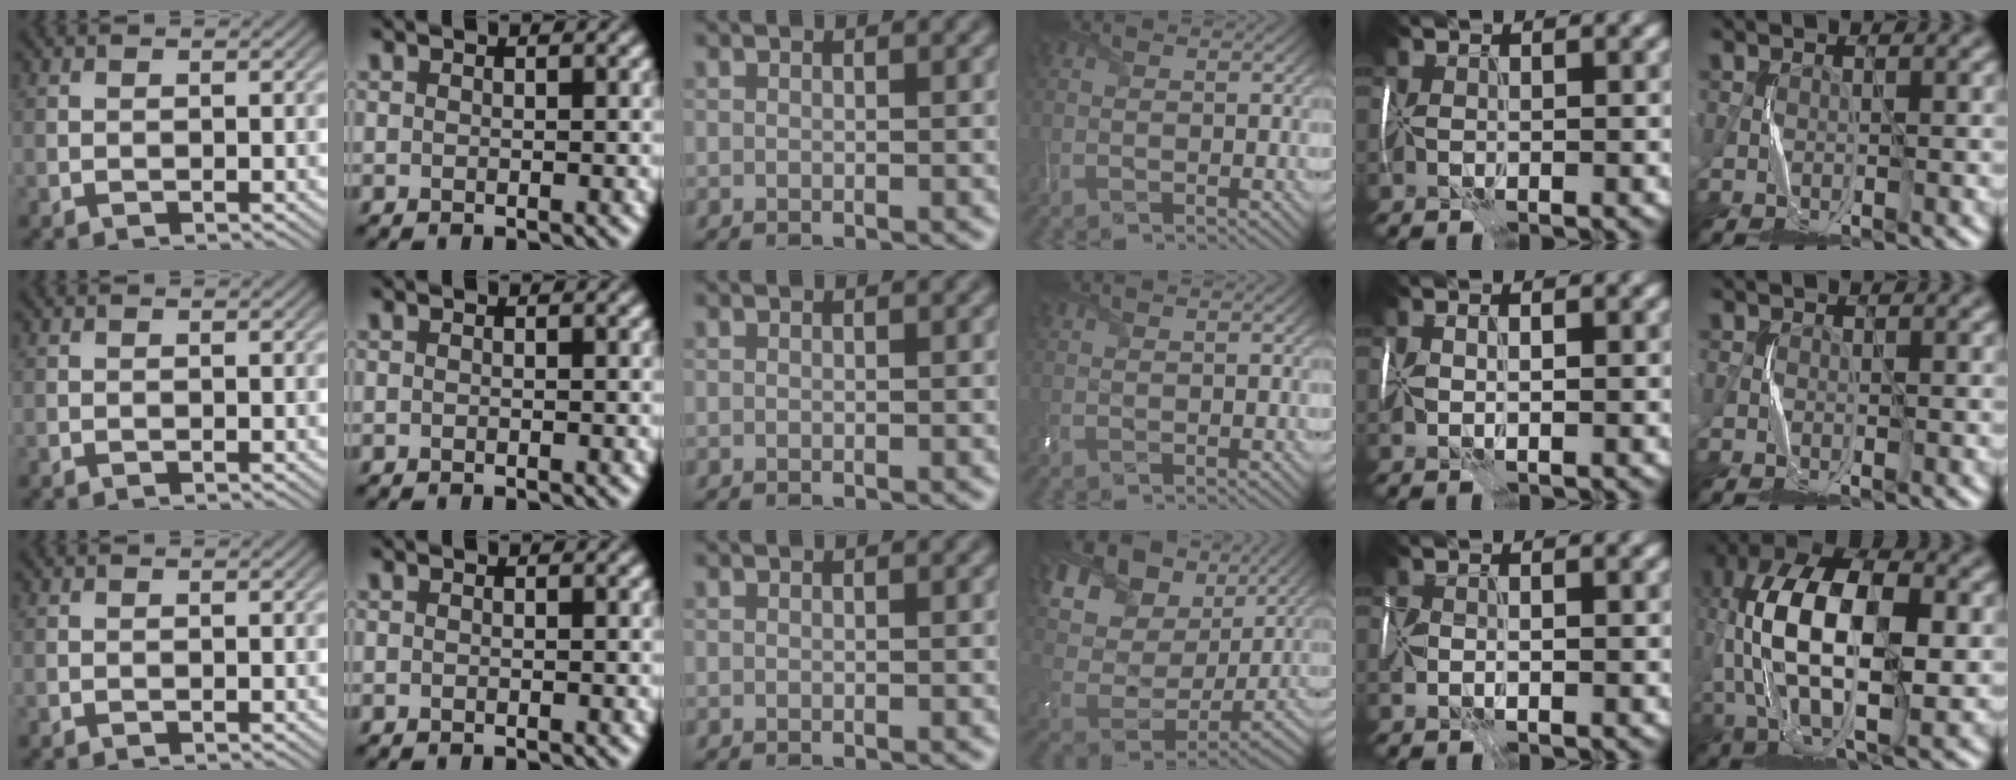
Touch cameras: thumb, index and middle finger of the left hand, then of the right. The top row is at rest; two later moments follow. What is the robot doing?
{"motion": "wrap", "object": "scarf"}